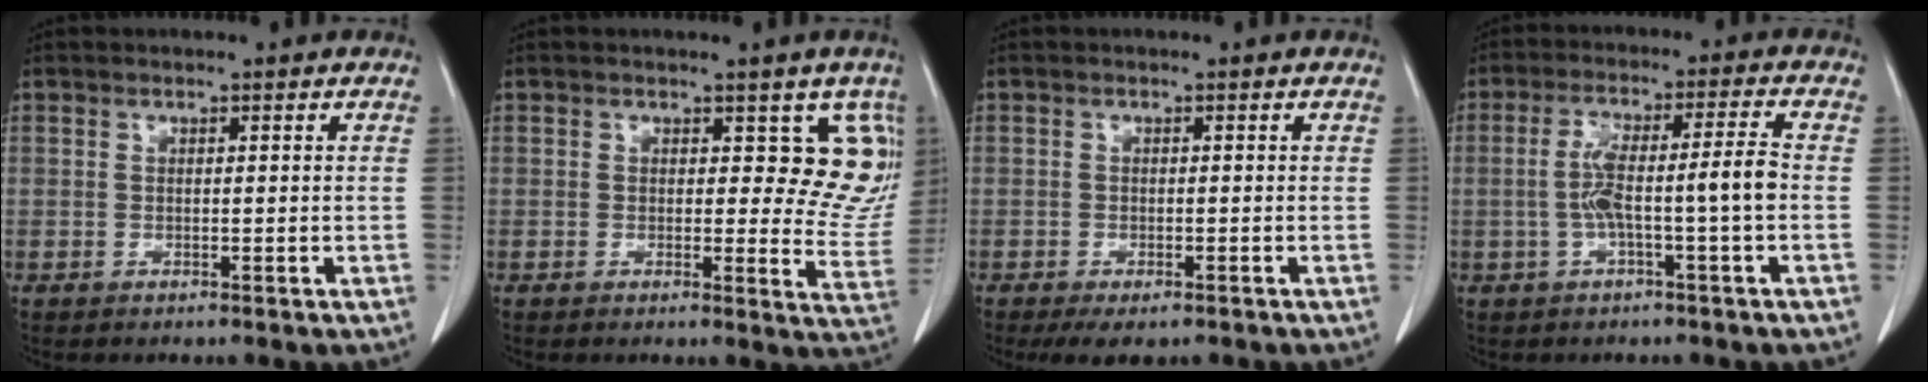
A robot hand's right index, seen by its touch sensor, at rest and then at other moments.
{"total": 8.2, "force": [3.8, 4.5, 5.6], "torque": [-0.034, -0.012, 0.029]}
{"total": 3.7, "force": [-2.6, 1.7, 2.1], "torque": [-0.030, -0.007, -0.035]}
{"total": 7.5, "force": [-1.4, -0.2, 7.3], "torque": [-0.139, 0.023, -0.020]}